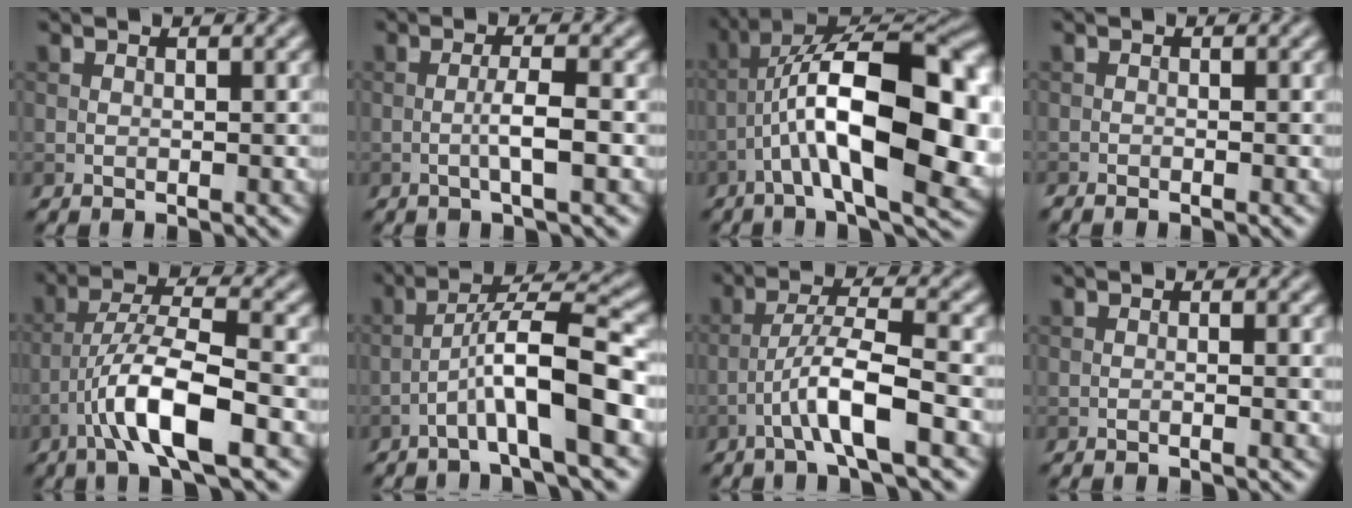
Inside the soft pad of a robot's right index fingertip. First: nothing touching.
{"total": 2.7, "force": [-0.6, 0.2, 2.6], "torque": [-0.048, 0.005, -0.016]}
{"total": 15.2, "force": [-2.5, 5.6, 14.0], "torque": [-0.214, 0.028, -0.045]}
{"total": 0.7, "force": [-0.6, 0.0, 0.3], "torque": [-0.008, 0.001, -0.013]}
{"total": 8.0, "force": [-3.6, 1.9, 6.9], "torque": [-0.125, 0.013, -0.072]}
{"total": 7.3, "force": [-2.8, 1.0, 6.7], "torque": [-0.113, 0.026, -0.050]}
{"total": 5.5, "force": [-2.5, 0.7, 4.8], "torque": [-0.087, 0.014, -0.050]}
{"total": 1.1, "force": [-0.4, 0.2, 1.0], "torque": [-0.015, -0.002, -0.006]}